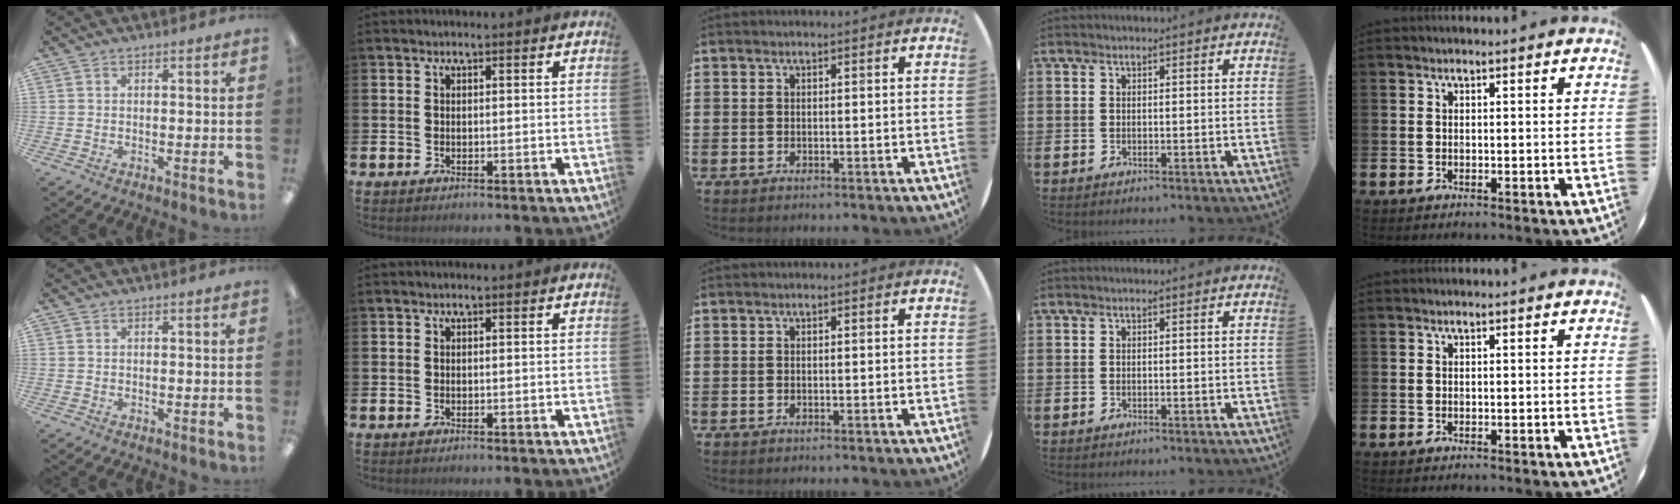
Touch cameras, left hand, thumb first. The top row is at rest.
{}